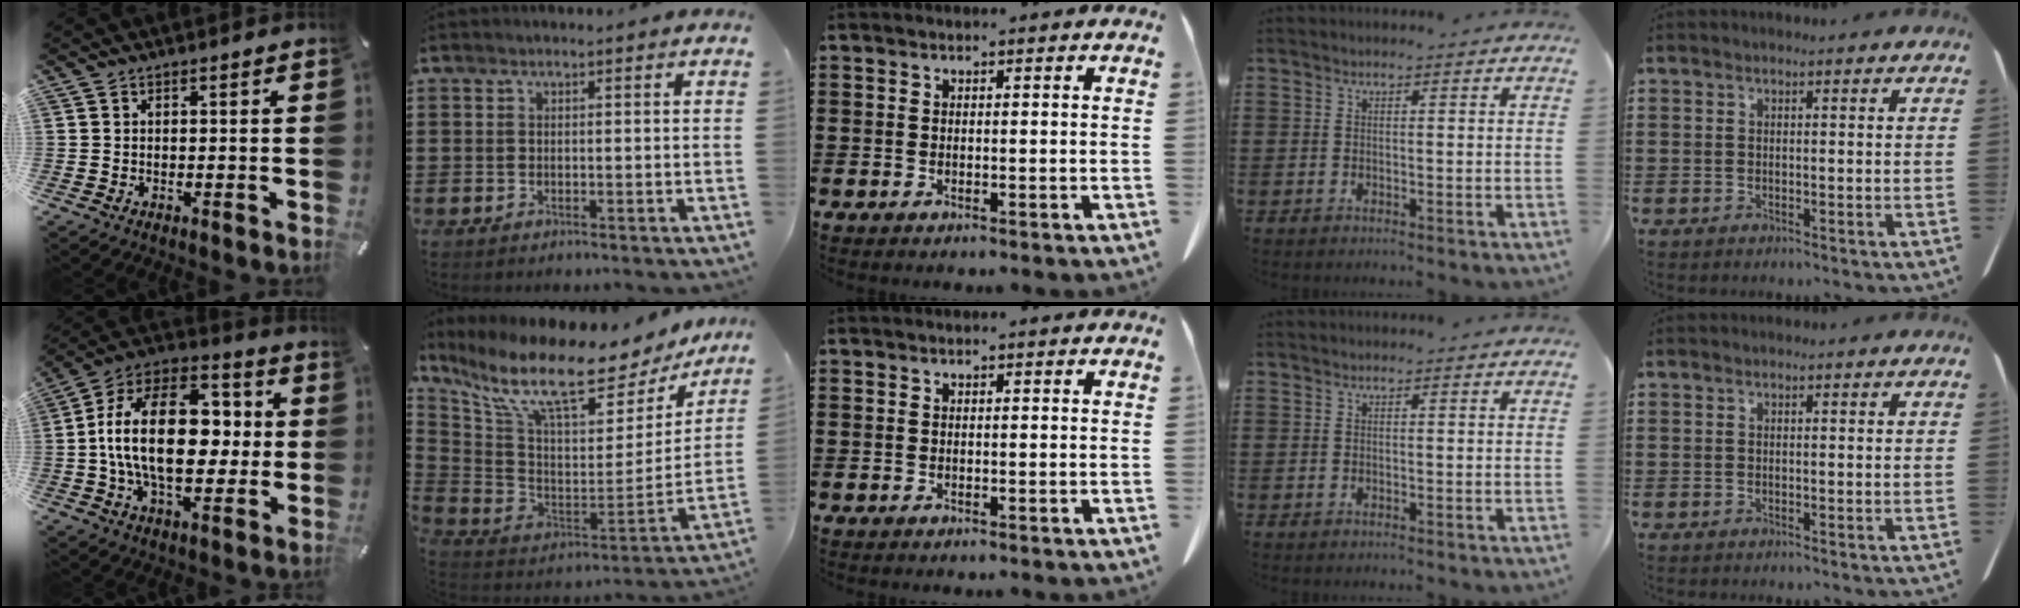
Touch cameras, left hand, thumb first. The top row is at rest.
{"thumb": {"total": 23.1, "force": [-0.2, 14.1, 18.3], "torque": [-0.331, 0.005, -0.009]}, "index": {"total": 12.1, "force": [8.1, 3.5, 8.3], "torque": [-0.173, -0.057, 0.133]}}